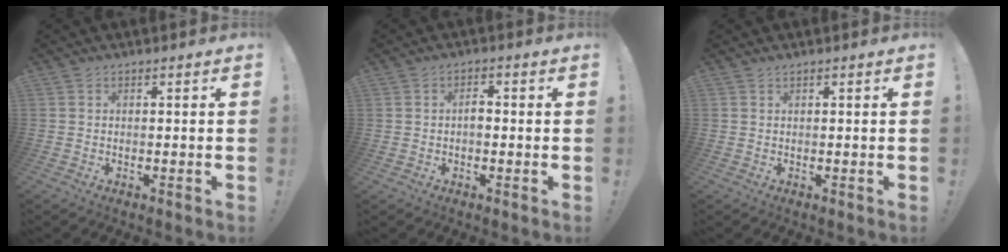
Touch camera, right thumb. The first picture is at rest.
{"total": 3.3, "force": [-0.2, 2.9, 1.7], "torque": [-0.022, 0.000, -0.008]}
{"total": 0.5, "force": [0.5, -0.1, 0.2], "torque": [0.003, -0.003, 0.009]}